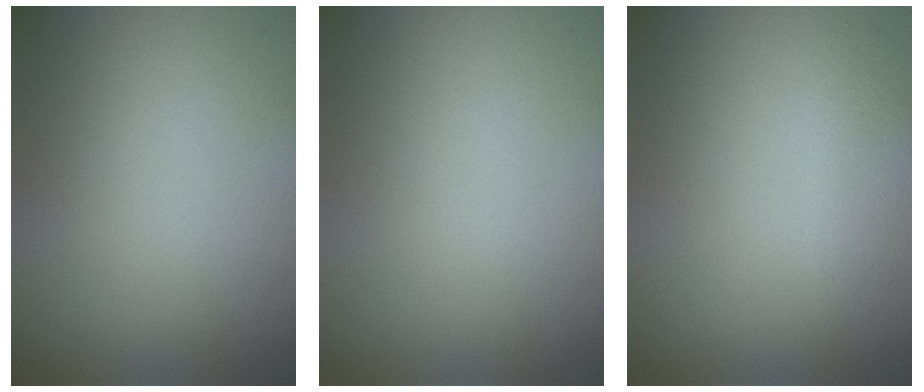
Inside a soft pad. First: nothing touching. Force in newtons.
{"total": 0.0}
{"total": 1.7, "press": 1.7, "slide": 0.1}